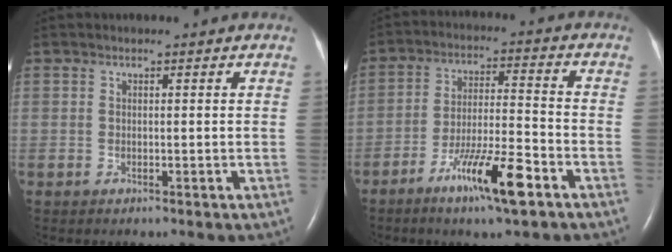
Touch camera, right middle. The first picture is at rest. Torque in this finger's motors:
{"motor_torque": [1.16, -0.98, 0.23, 0.09]}